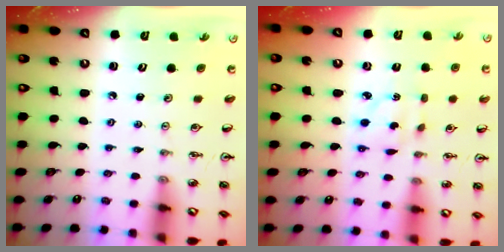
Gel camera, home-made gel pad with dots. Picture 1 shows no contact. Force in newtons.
{"total": 3.8, "press": 3.7, "slide": 0.8}